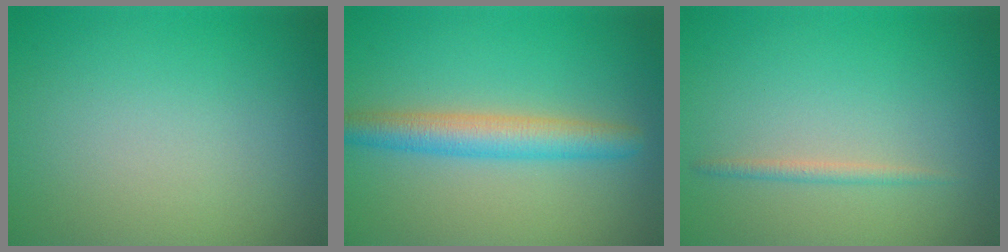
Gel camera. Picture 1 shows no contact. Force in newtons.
{"total": 4.1, "press": 4.1, "slide": 0.2}
{"total": 1.1, "press": 1.1, "slide": 0.0}